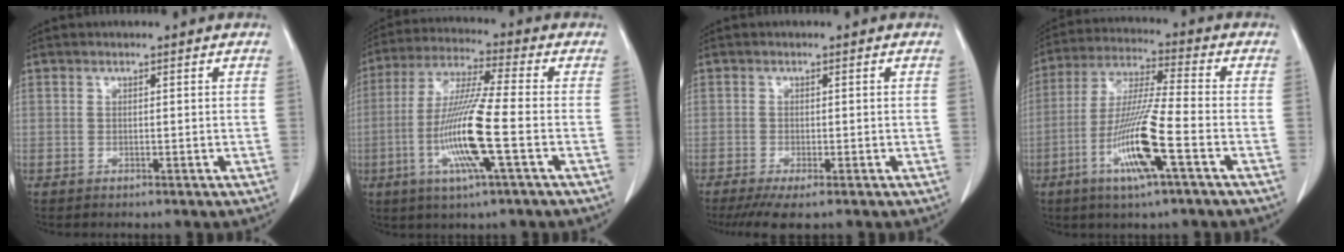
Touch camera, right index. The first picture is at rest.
{"total": 13.3, "force": [-3.5, 0.1, 12.8], "torque": [-0.264, -0.012, -0.074]}
{"total": 3.8, "force": [-2.7, 0.5, 2.7], "torque": [-0.043, -0.011, -0.042]}
{"total": 12.9, "force": [-4.9, 0.1, 11.9], "torque": [-0.240, -0.012, -0.097]}